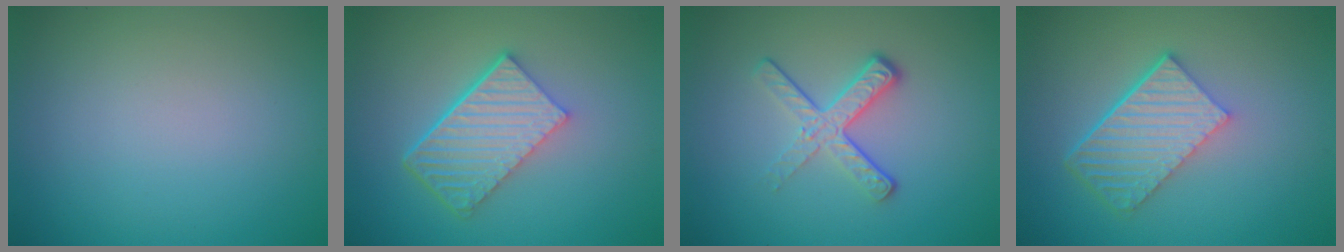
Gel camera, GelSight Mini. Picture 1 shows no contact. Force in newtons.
{"total": 6.1, "press": 4.1, "slide": 4.4}
{"total": 3.8, "press": 2.5, "slide": 2.9}
{"total": 5.8, "press": 4.0, "slide": 4.2}